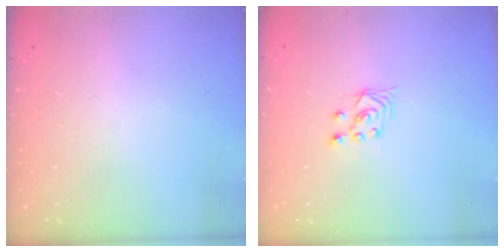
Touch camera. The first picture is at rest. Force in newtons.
{"total": 2.5, "press": 2.2, "slide": 1.2}